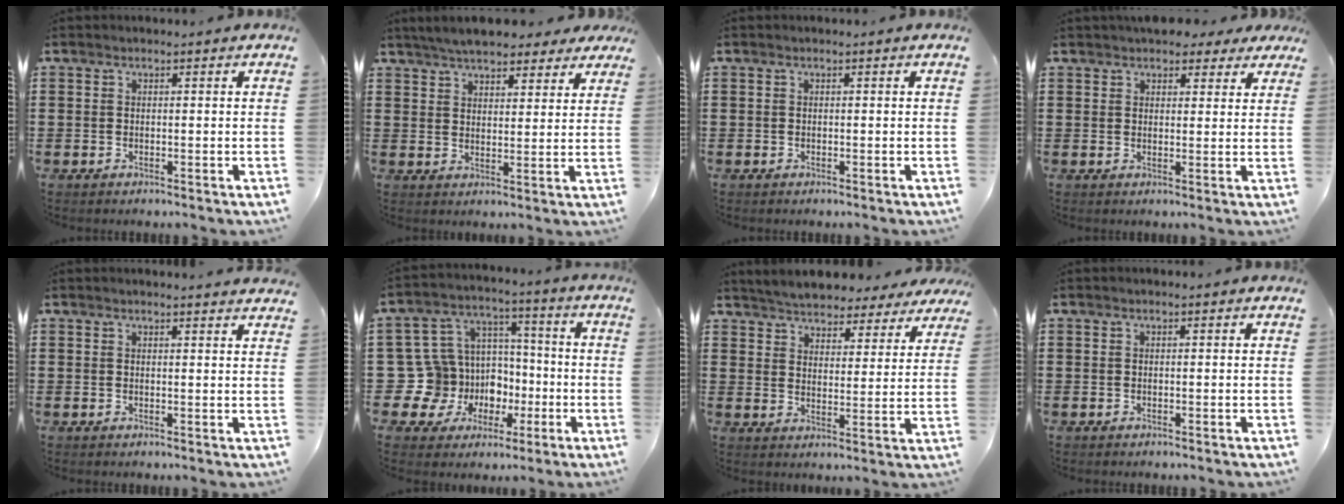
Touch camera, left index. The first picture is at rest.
{"total": 5.6, "force": [5.2, 1.3, 1.9], "torque": [-0.053, -0.003, 0.096]}
{"total": 0.0}
{"total": 3.8, "force": [3.2, 1.7, 1.2], "torque": [-0.024, 0.002, 0.058]}
{"total": 1.6, "force": [1.5, -0.2, 0.4], "torque": [-0.010, -0.002, 0.029]}
{"total": 12.3, "force": [-3.3, 11.3, 3.4], "torque": [-0.141, -0.015, -0.034]}
{"total": 4.7, "force": [4.7, 0.2, 0.1], "torque": [-0.027, -0.027, 0.081]}
{"total": 0.0}